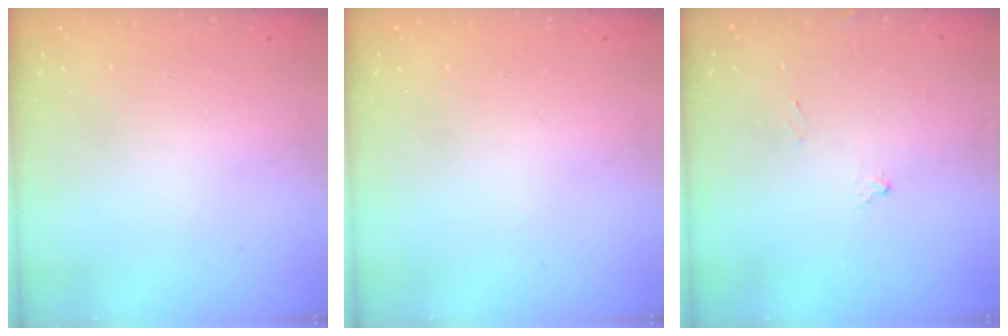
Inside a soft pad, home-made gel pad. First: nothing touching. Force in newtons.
{"total": 0.0}
{"total": 7.3, "press": 7.3, "slide": 0.4}